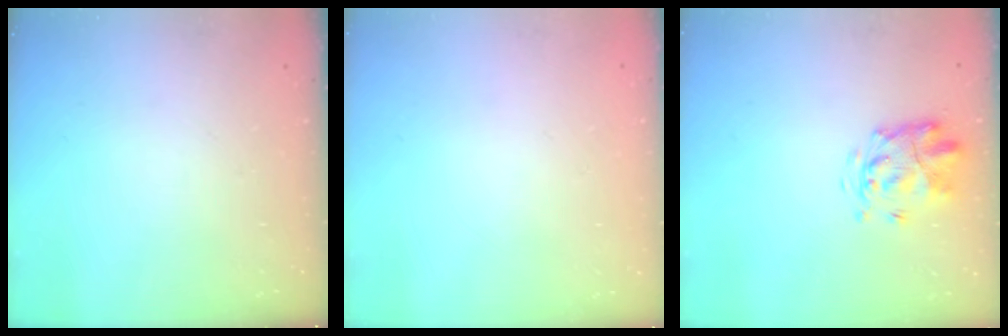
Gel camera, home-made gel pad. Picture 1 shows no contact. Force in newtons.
{"total": 1.9, "press": 1.9, "slide": 0.2}
{"total": 3.7, "press": 3.4, "slide": 1.6}